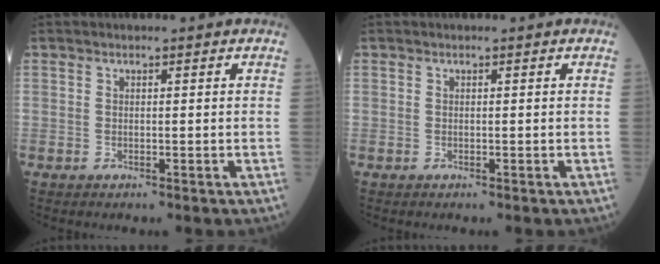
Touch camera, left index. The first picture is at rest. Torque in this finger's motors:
{"motor_torque": [0.00, 0.00, 0.00, 0.00]}